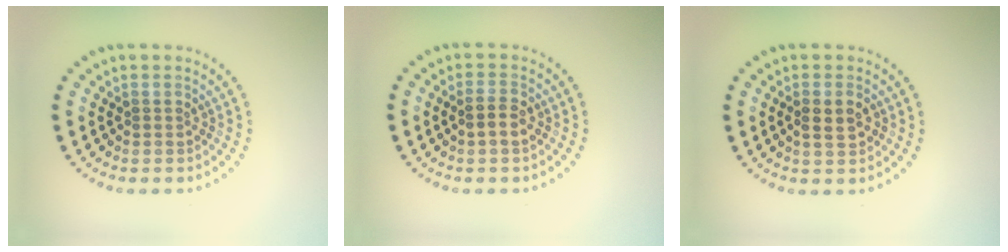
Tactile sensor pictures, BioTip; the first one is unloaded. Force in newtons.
{"total": 1.8, "press": 1.8, "slide": 0.4}
{"total": 2.3, "press": 2.3, "slide": 0.3}